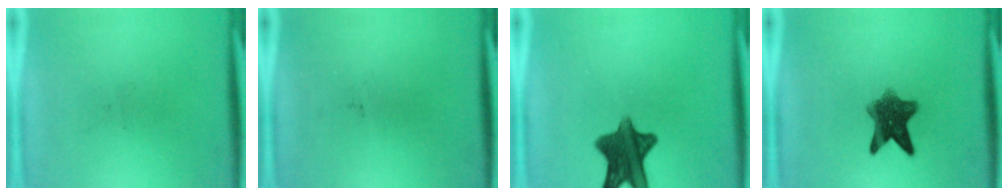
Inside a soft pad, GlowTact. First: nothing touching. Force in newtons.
{"total": 0.0}
{"total": 10.5}
{"total": 7.8}